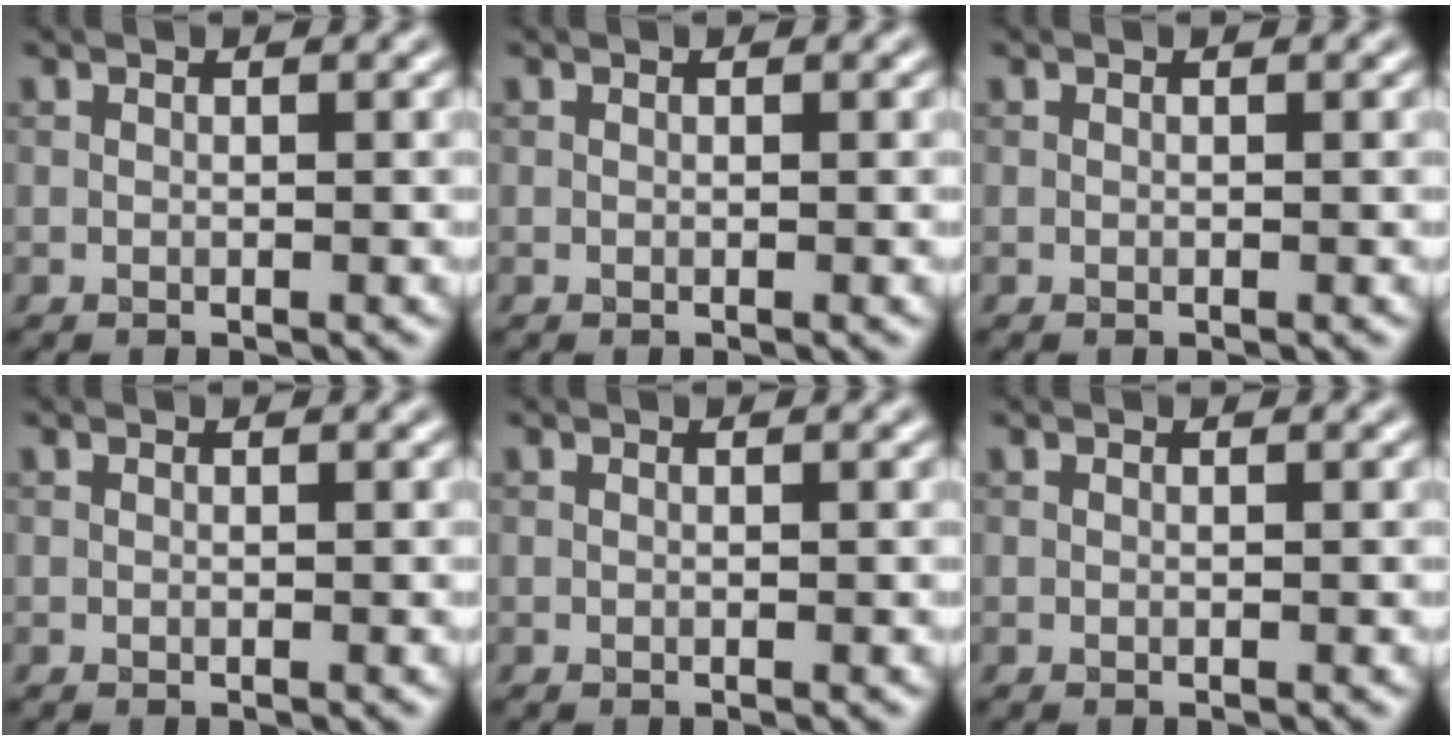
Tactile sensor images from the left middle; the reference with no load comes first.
{"total": 0.0}
{"total": 0.0}
{"total": 0.0}
{"total": 0.0}
{"total": 0.0}